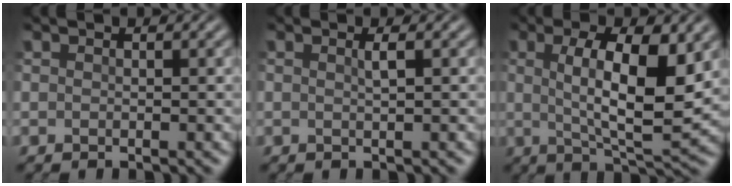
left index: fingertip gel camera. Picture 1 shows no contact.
{"total": 0.9, "force": [0.1, 0.2, 0.9], "torque": [-0.015, 0.002, -0.003]}
{"total": 8.9, "force": [1.2, 2.9, 8.3], "torque": [-0.135, -0.006, 0.019]}